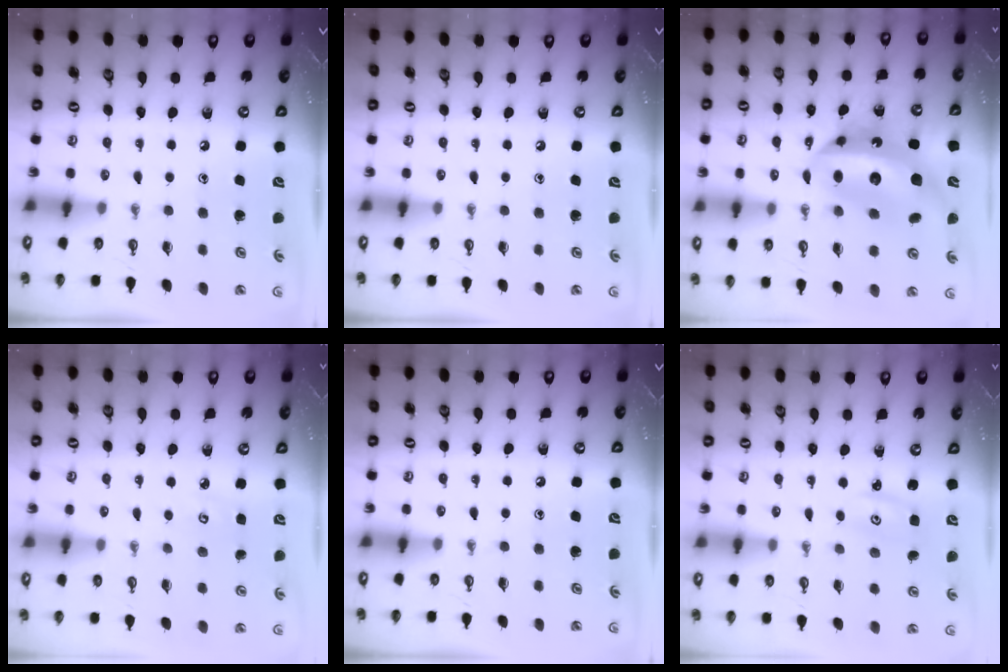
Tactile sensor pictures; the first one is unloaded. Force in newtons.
{"total": 0.0}
{"total": 17.0, "press": 17.0, "slide": 1.5}
{"total": 4.1, "press": 4.1, "slide": 0.4}
{"total": 0.0}
{"total": 2.6, "press": 2.6, "slide": 0.3}